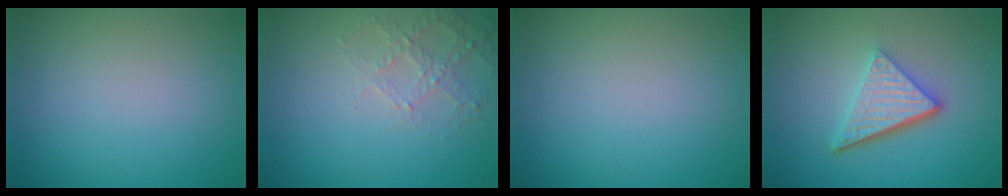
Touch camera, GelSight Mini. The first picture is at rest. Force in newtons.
{"total": 2.6, "press": 2.5, "slide": 0.8}
{"total": 0.0}
{"total": 5.3, "press": 3.6, "slide": 3.9}